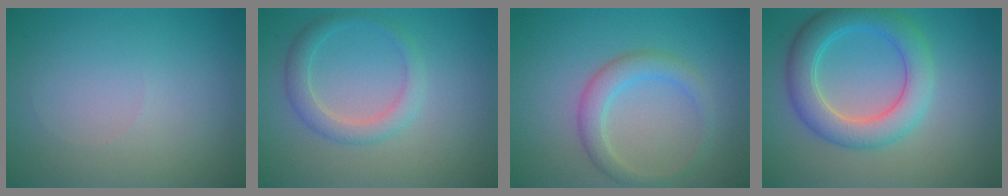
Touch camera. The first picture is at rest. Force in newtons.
{"total": 2.5, "press": 2.5, "slide": 0.1}
{"total": 2.8, "press": 2.8, "slide": 0.1}
{"total": 5.5, "press": 5.5, "slide": 0.4}